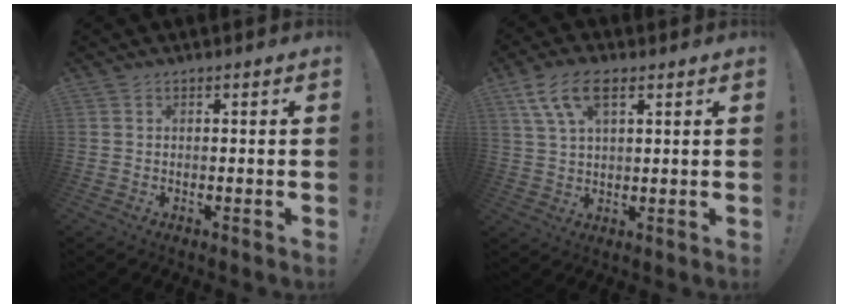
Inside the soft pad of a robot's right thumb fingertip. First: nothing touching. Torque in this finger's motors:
{"motor_torque": [-0.03, 0.85, 0.29, 0.15, 0.23]}